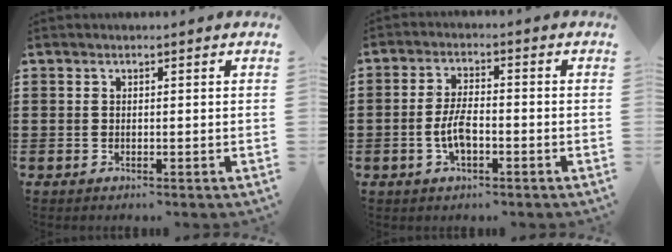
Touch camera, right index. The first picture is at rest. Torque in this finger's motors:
{"motor_torque": [2.14, 0.00, 0.16, 0.10]}